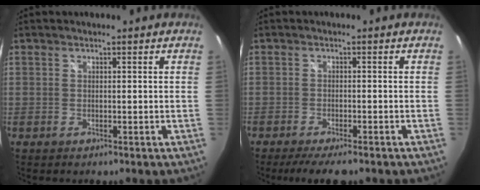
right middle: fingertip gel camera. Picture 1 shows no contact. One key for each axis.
{"total": 6.3, "fx": -5.0, "fy": 1.3, "fz": 3.6, "tx": -0.079, "ty": -0.021, "tz": -0.082}